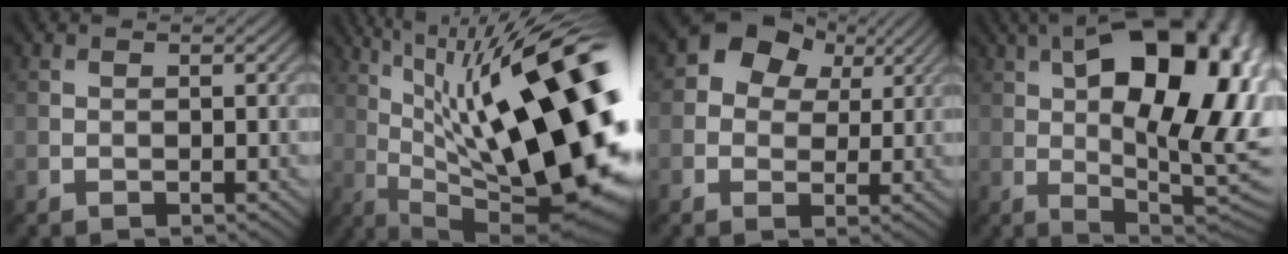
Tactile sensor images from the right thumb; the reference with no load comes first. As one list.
[{"total": 21.4, "force": [2.3, 6.8, 20.1], "torque": [-0.312, 0.034, 0.041]}, {"total": 8.0, "force": [2.7, 6.3, 4.0], "torque": [-0.075, 0.001, 0.044]}, {"total": 20.4, "force": [4.6, 10.1, 17.1], "torque": [-0.226, 0.038, 0.063]}]